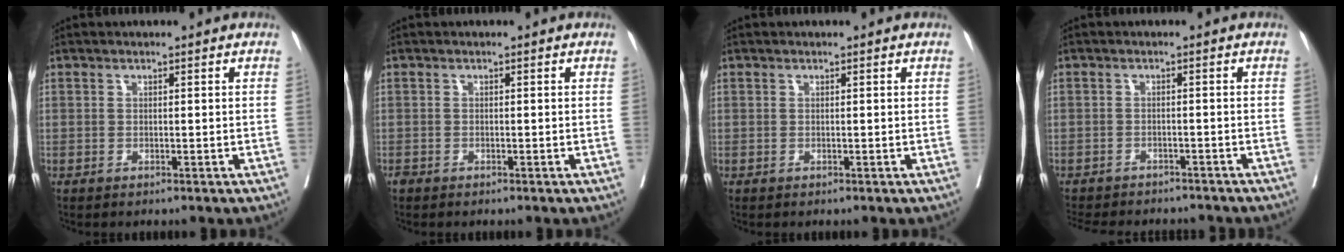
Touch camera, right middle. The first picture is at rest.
{"total": 0.0}
{"total": 0.0}
{"total": 10.4, "force": [-9.3, 3.9, 2.7], "torque": [-0.051, -0.001, -0.117]}